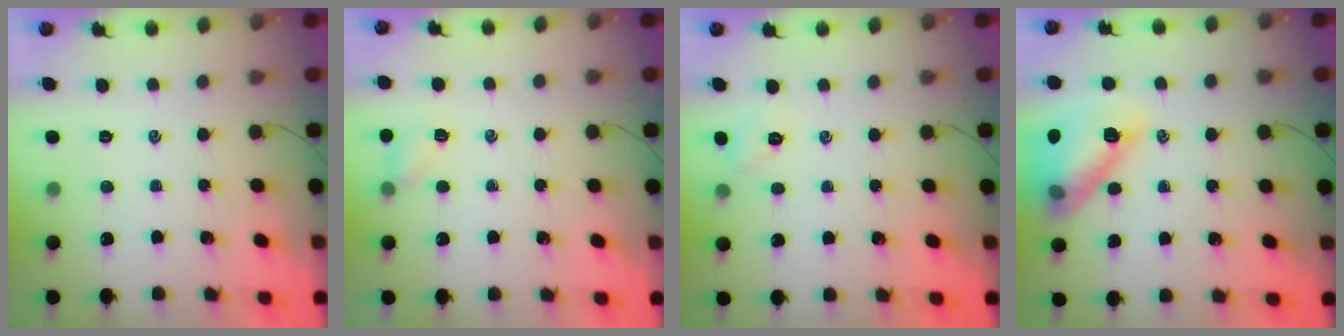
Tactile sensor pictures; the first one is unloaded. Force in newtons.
{"total": 4.2, "press": 4.0, "slide": 1.1}
{"total": 2.6, "press": 2.6, "slide": 0.6}
{"total": 15.6, "press": 15.5, "slide": 1.4}